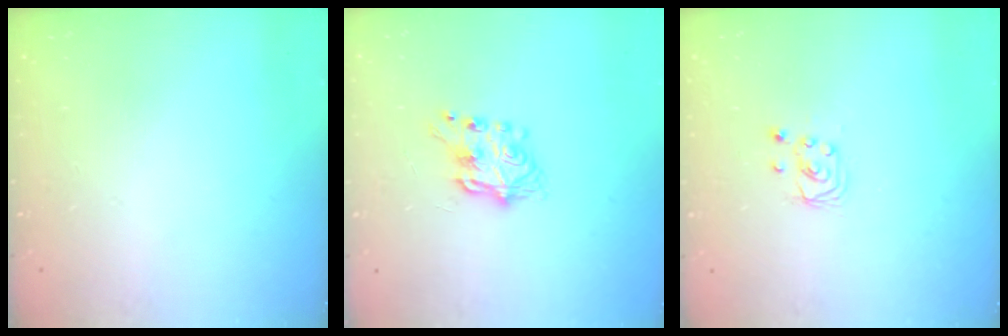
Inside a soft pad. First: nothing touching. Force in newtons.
{"total": 7.2, "press": 7.2, "slide": 0.4}
{"total": 2.4, "press": 2.4, "slide": 0.2}